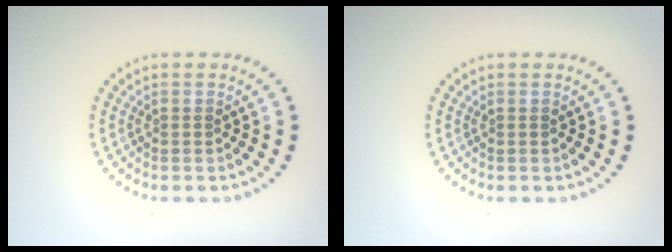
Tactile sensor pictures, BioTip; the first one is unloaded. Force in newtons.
{"total": 0.0}